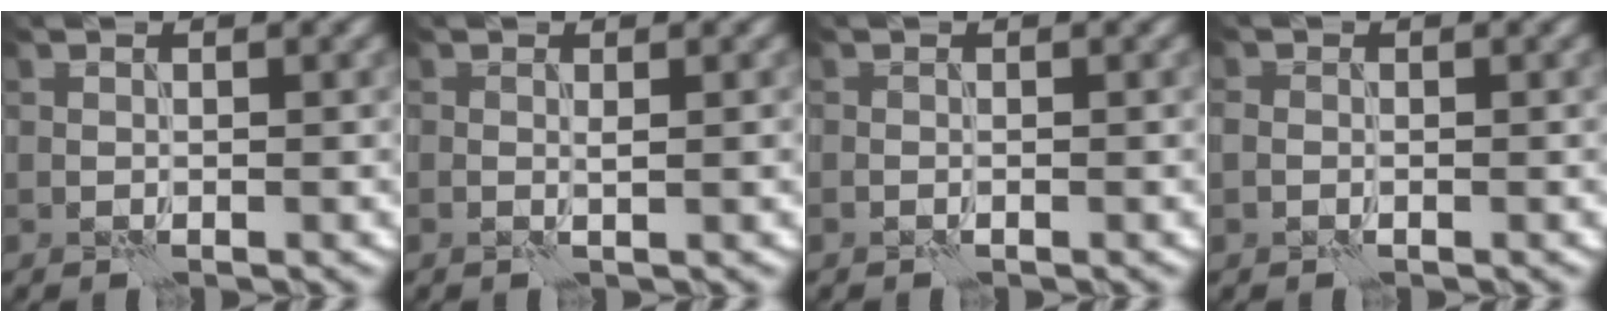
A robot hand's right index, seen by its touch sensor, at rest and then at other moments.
{"total": 0.5, "force": [0.3, -0.1, 0.5], "torque": [-0.009, 0.000, 0.003]}
{"total": 0.0}
{"total": 1.0, "force": [0.0, 0.9, 0.4], "torque": [-0.009, 0.001, -0.004]}